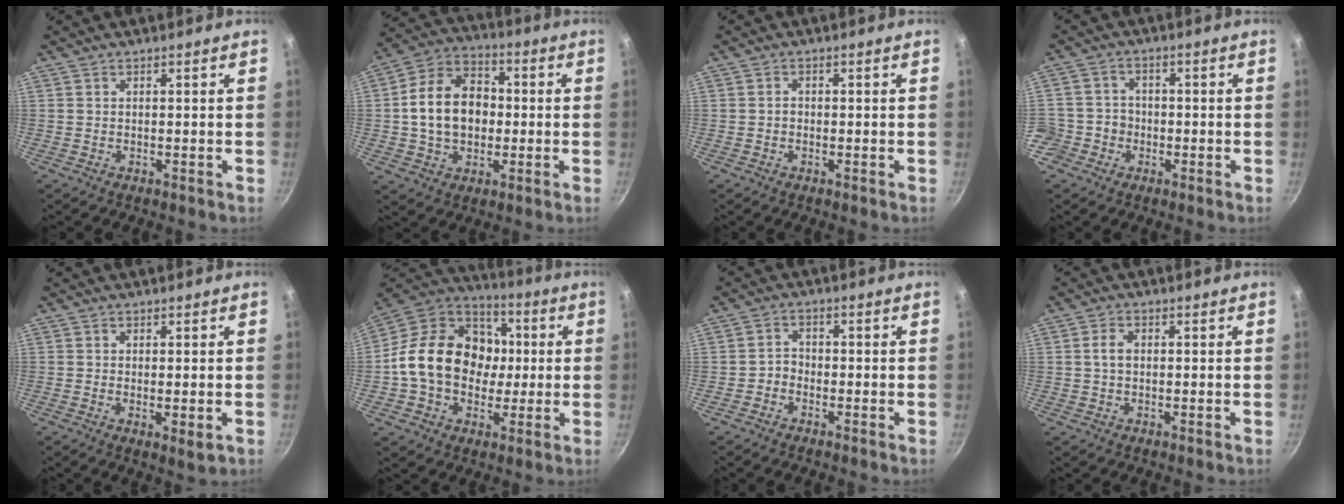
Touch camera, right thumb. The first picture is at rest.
{"total": 14.2, "force": [-0.1, 10.6, 9.5], "torque": [-0.136, 0.027, -0.012]}
{"total": 0.9, "force": [-0.3, 0.8, 0.4], "torque": [-0.007, 0.004, -0.006]}
{"total": 6.4, "force": [-2.9, 5.6, 1.2], "torque": [0.007, 0.037, -0.055]}
{"total": 2.8, "force": [-0.3, 0.9, 2.6], "torque": [-0.043, -0.013, -0.003]}
{"total": 21.9, "force": [0.1, 17.3, 13.5], "torque": [-0.196, 0.035, -0.009]}
{"total": 2.4, "force": [-1.3, 1.8, 0.8], "torque": [-0.001, 0.020, -0.028]}
{"total": 2.6, "force": [0.1, 1.8, 1.9], "torque": [-0.032, 0.008, 0.001]}